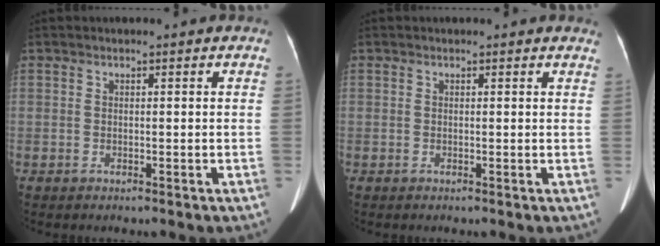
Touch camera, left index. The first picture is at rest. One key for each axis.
{"total": 1.4, "fx": 1.4, "fy": 0.2, "fz": 0.2, "tx": -0.009, "ty": -0.003, "tz": -0.001}